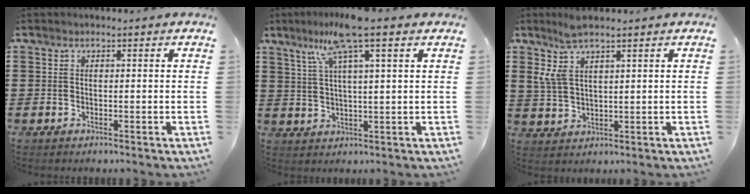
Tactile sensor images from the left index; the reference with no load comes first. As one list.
[{"total": 8.8, "force": [5.2, 0.5, 7.0], "torque": [-0.147, 0.003, 0.091]}, {"total": 5.4, "force": [3.3, 1.7, 4.0], "torque": [-0.093, 0.002, 0.057]}]